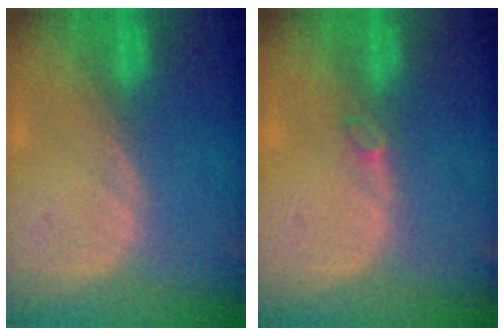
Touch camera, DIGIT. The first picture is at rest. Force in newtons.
{"total": 1.2, "press": 1.2, "slide": 0.2}